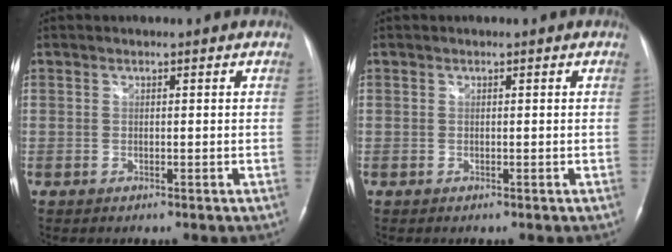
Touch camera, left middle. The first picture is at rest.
{"total": 0.0}